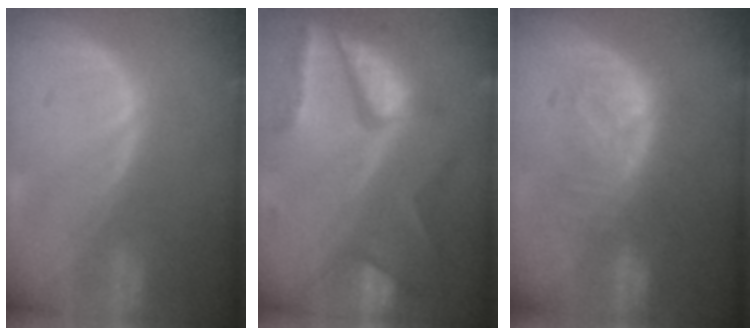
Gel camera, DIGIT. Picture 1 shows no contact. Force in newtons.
{"total": 10.9, "press": 9.0, "slide": 6.1}
{"total": 8.1, "press": 7.5, "slide": 3.2}